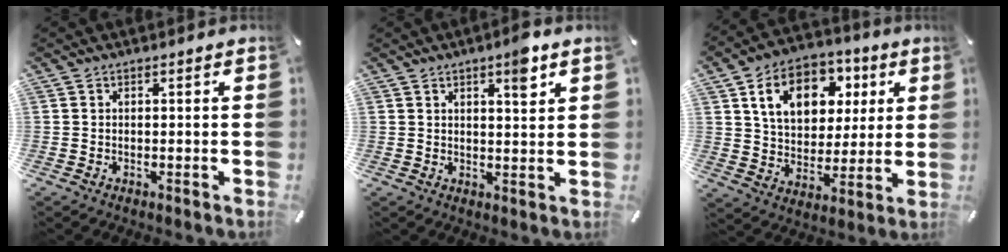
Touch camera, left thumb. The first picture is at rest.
{"total": 5.5, "force": [3.4, 1.5, 4.1], "torque": [-0.047, -0.019, 0.051]}
{"total": 14.8, "force": [6.1, 11.0, 7.9], "torque": [-0.133, -0.005, 0.112]}